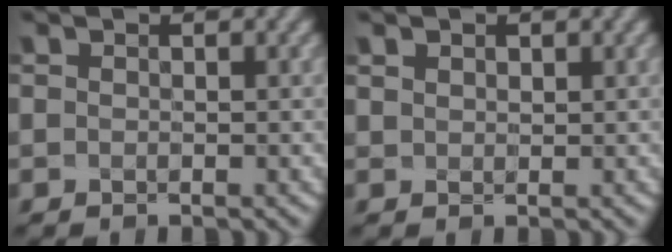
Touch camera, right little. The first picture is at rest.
{"total": 2.0, "force": [1.2, 1.4, 0.8], "torque": [-0.032, 0.015, 0.011]}